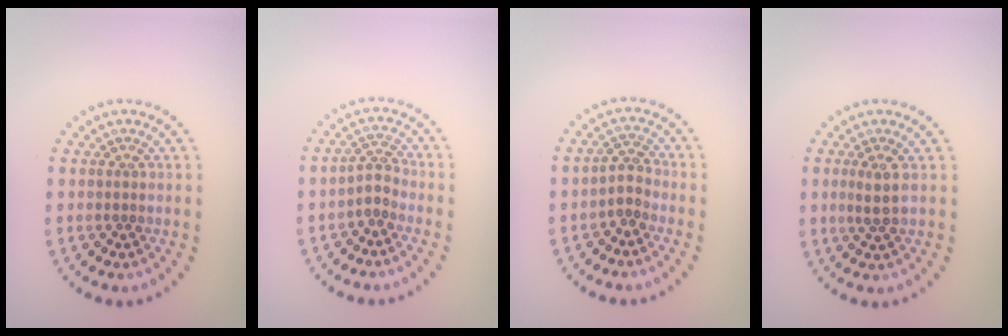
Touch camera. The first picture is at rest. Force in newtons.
{"total": 1.8, "press": 1.3, "slide": 1.2}
{"total": 1.7, "press": 1.3, "slide": 1.0}
{"total": 1.7, "press": 1.3, "slide": 1.0}